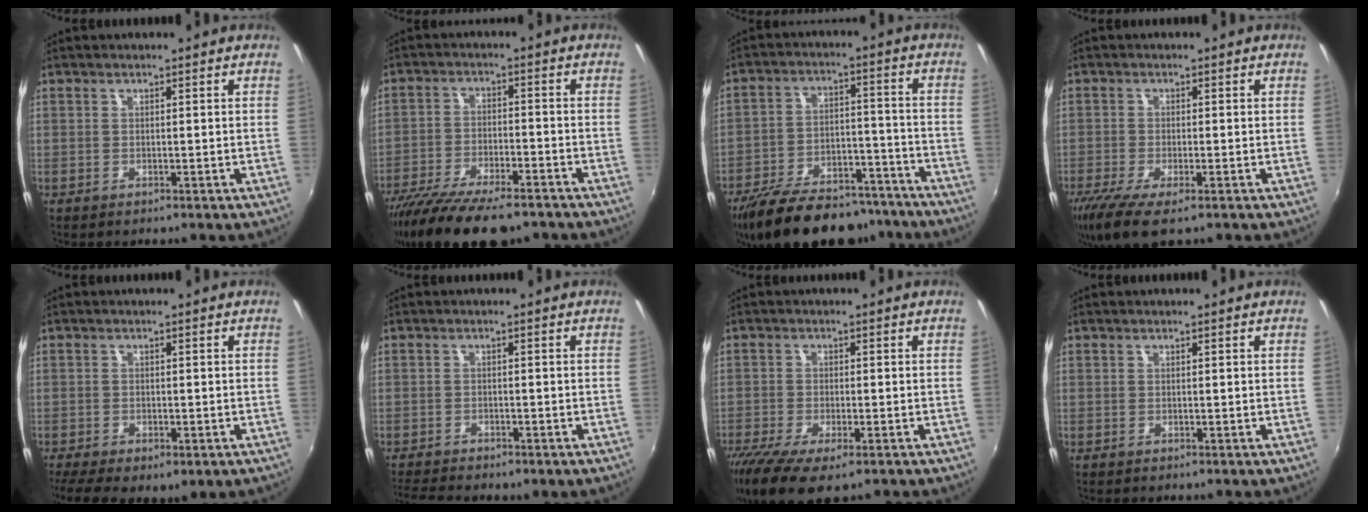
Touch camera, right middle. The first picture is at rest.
{"total": 16.5, "force": [-13.0, 4.6, 9.0], "torque": [-0.182, -0.044, -0.216]}
{"total": 24.0, "force": [-19.6, 9.0, 10.5], "torque": [-0.208, -0.001, -0.277]}
{"total": 8.8, "force": [-5.4, 2.3, 6.5], "torque": [-0.145, -0.040, -0.097]}
{"total": 9.3, "force": [-5.6, 4.0, 6.3], "torque": [-0.138, -0.044, -0.085]}
{"total": 6.3, "force": [-5.4, 1.6, 2.8], "torque": [-0.071, -0.025, -0.089]}
{"total": 10.9, "force": [-6.9, 3.5, 7.6], "torque": [-0.171, -0.050, -0.121]}
{"total": 0.0}